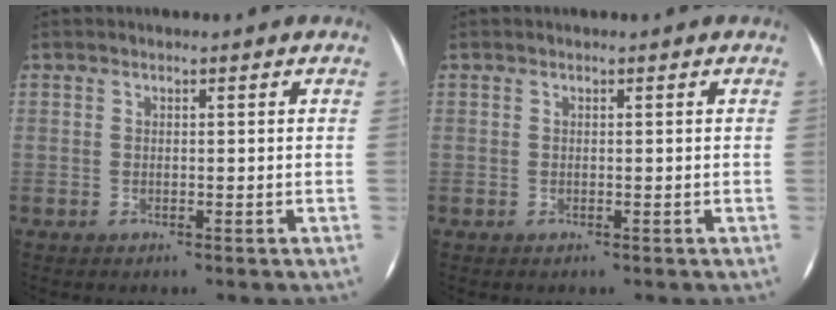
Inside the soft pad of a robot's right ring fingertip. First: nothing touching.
{"total": 0.0}